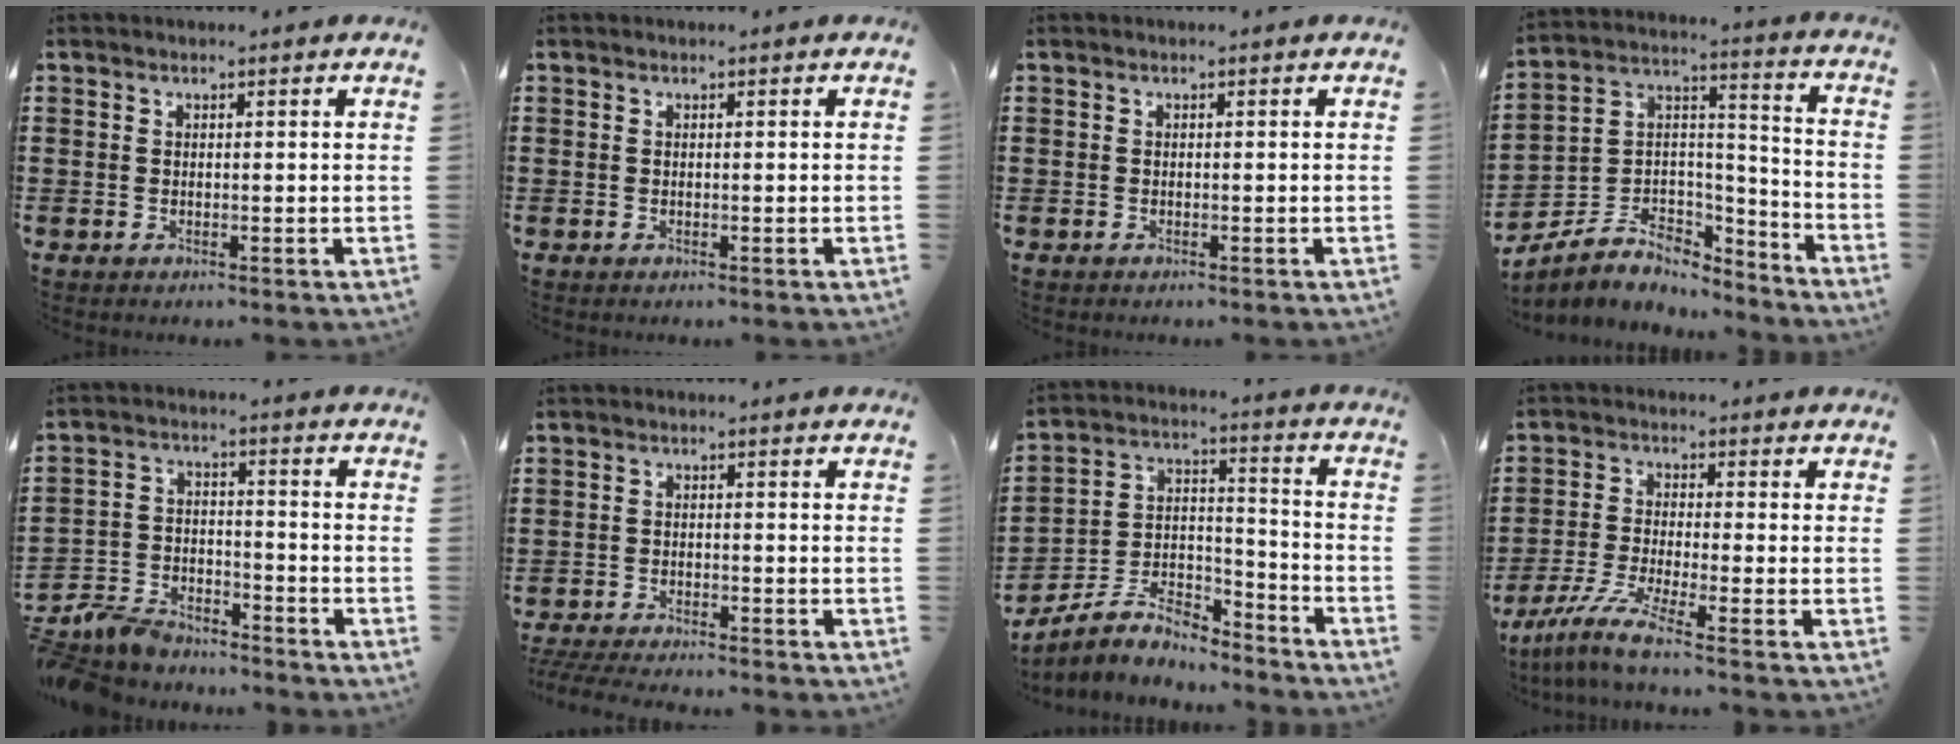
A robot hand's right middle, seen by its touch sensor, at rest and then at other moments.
{"total": 0.0}
{"total": 0.0}
{"total": 5.1, "force": [-3.8, 3.3, 0.6], "torque": [-0.036, -0.014, -0.080]}
{"total": 6.4, "force": [-6.1, 1.7, 1.1], "torque": [-0.044, 0.005, -0.128]}
{"total": 3.5, "force": [-3.4, 0.1, 0.7], "torque": [-0.028, -0.010, -0.073]}
{"total": 6.9, "force": [-6.2, 2.3, 2.0], "torque": [-0.048, 0.007, -0.125]}
{"total": 5.5, "force": [-4.3, 0.0, 3.4], "torque": [-0.086, -0.021, -0.087]}